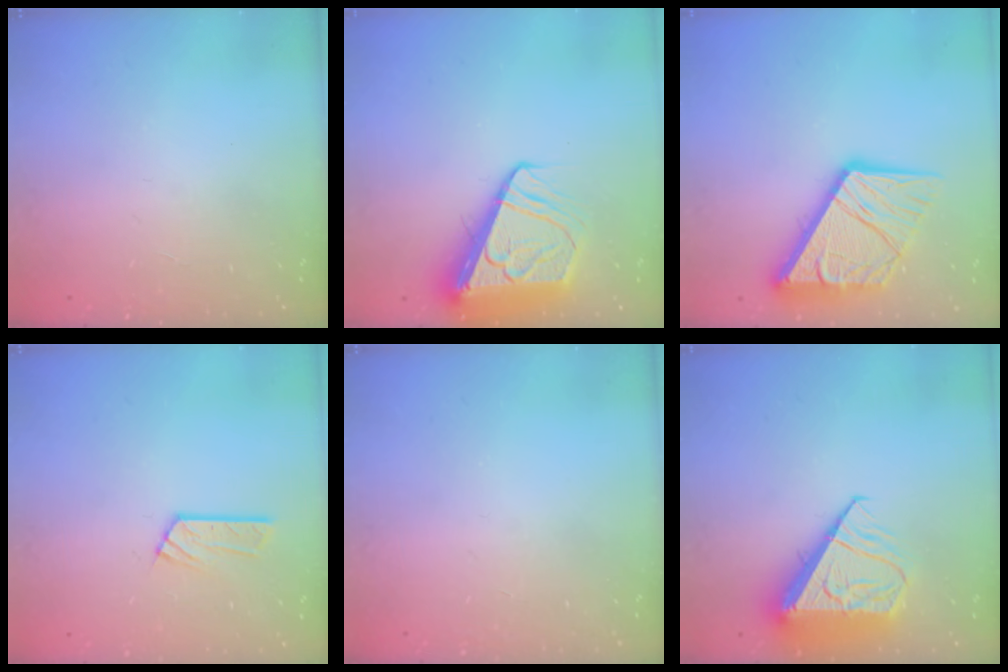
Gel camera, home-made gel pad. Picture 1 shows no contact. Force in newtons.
{"total": 10.6, "press": 10.5, "slide": 1.2}
{"total": 17.4, "press": 17.3, "slide": 1.9}
{"total": 6.4, "press": 6.4, "slide": 0.3}
{"total": 0.0}
{"total": 9.5, "press": 9.4, "slide": 1.2}